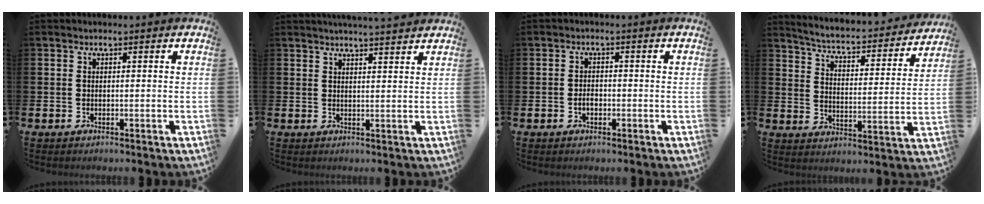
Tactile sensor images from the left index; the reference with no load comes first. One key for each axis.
{"total": 3.0, "fx": 3.0, "fy": -0.4, "fz": 0.2, "tx": -0.009, "ty": -0.014, "tz": 0.055}
{"total": 1.6, "fx": -0.5, "fy": 1.1, "fz": 1.1, "tx": -0.016, "ty": 0.002, "tz": -0.012}
{"total": 4.8, "fx": 4.5, "fy": 0.7, "fz": 1.3, "tx": -0.051, "ty": -0.039, "tz": 0.070}